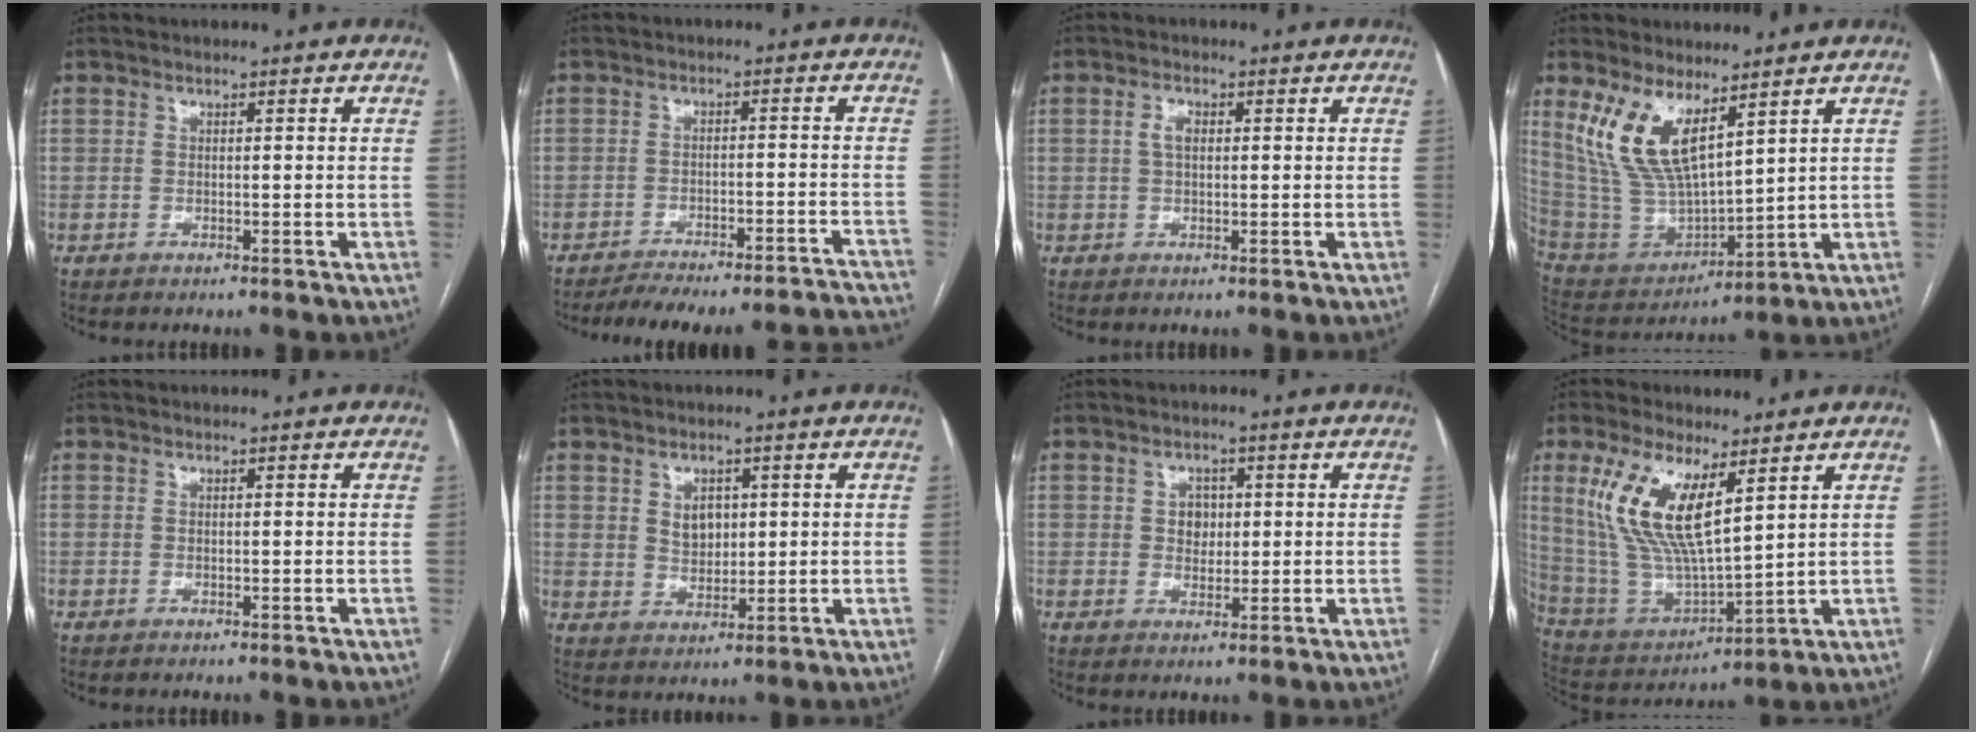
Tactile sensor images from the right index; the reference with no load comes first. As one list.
[{"total": 18.6, "force": [-17.7, 1.6, 5.2], "torque": [-0.036, 0.012, -0.223]}, {"total": 2.4, "force": [0.5, 1.3, 2.0], "torque": [-0.041, 0.009, 0.008]}, {"total": 12.6, "force": [7.0, 4.1, 9.7], "torque": [-0.212, 0.001, 0.154]}, {"total": 0.0}, {"total": 4.4, "force": [1.4, 3.2, 2.6], "torque": [-0.046, 0.002, 0.031]}, {"total": 3.3, "force": [0.8, 2.5, 2.0], "torque": [-0.031, 0.004, 0.016]}, {"total": 14.3, "force": [6.1, 4.1, 12.3], "torque": [-0.267, 0.001, 0.129]}]